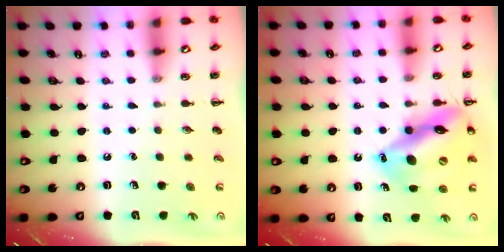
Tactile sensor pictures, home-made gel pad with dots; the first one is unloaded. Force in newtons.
{"total": 16.5, "press": 16.3, "slide": 2.7}